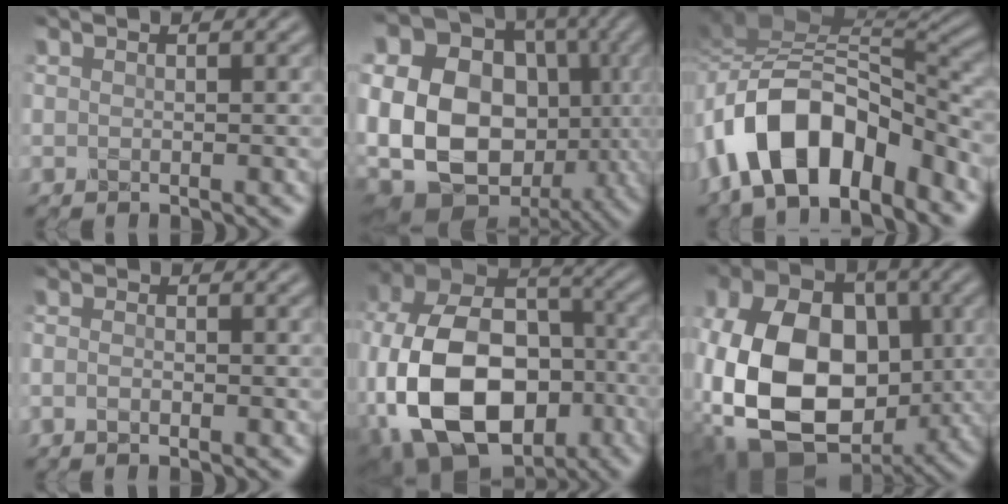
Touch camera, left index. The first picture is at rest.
{"total": 21.8, "force": [-1.1, 17.9, 12.3], "torque": [-0.245, -0.009, -0.056]}
{"total": 13.0, "force": [-6.4, 6.7, 9.1], "torque": [-0.159, -0.001, -0.118]}
{"total": 1.4, "force": [-0.6, 0.6, 1.1], "torque": [-0.018, -0.003, -0.014]}
{"total": 17.7, "force": [-5.3, 12.3, 11.6], "torque": [-0.236, -0.020, -0.081]}
{"total": 14.7, "force": [-1.8, 10.3, 10.3], "torque": [-0.216, -0.020, -0.035]}